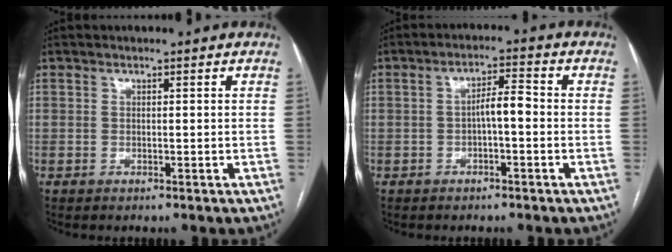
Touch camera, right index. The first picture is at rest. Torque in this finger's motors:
{"motor_torque": [0.97, -0.02, 0.42, 0.08]}